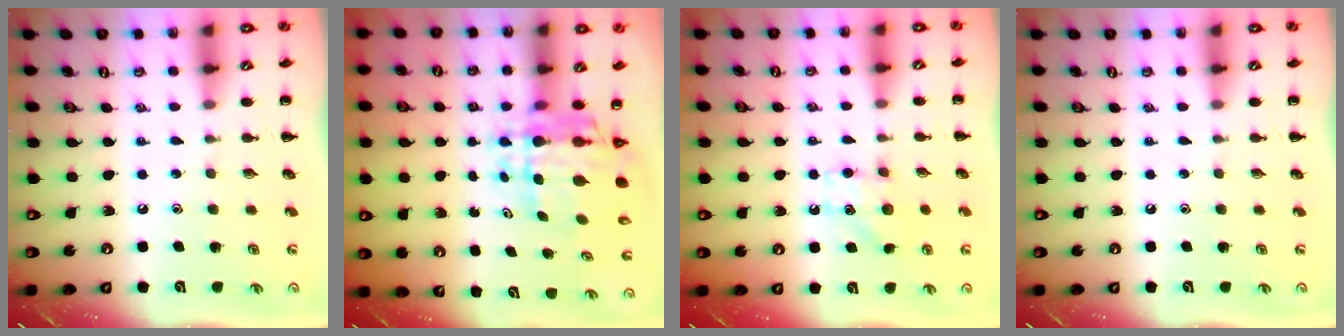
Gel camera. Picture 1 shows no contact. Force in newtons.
{"total": 8.4, "press": 8.0, "slide": 2.7}
{"total": 6.8, "press": 6.8, "slide": 1.0}
{"total": 0.0}